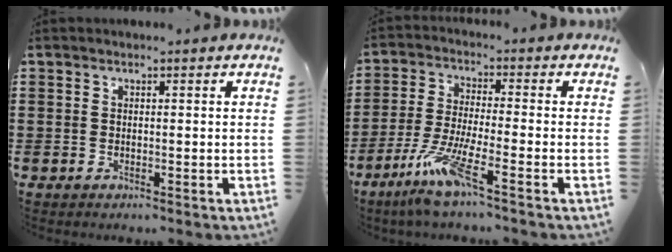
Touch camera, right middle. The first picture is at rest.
{"total": 8.1, "force": [-5.2, 0.5, 6.2], "torque": [-0.132, -0.014, -0.100]}